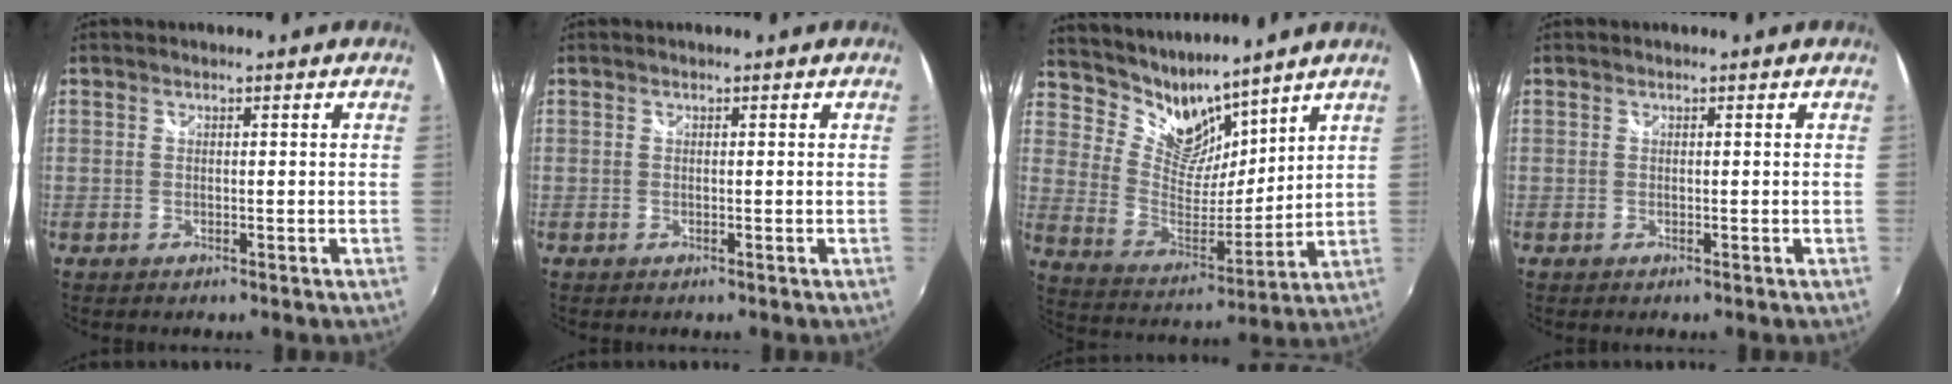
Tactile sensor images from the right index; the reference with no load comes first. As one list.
[{"total": 0.0}, {"total": 11.8, "force": [10.1, 4.9, 3.5], "torque": [-0.073, -0.010, 0.198]}, {"total": 0.0}]